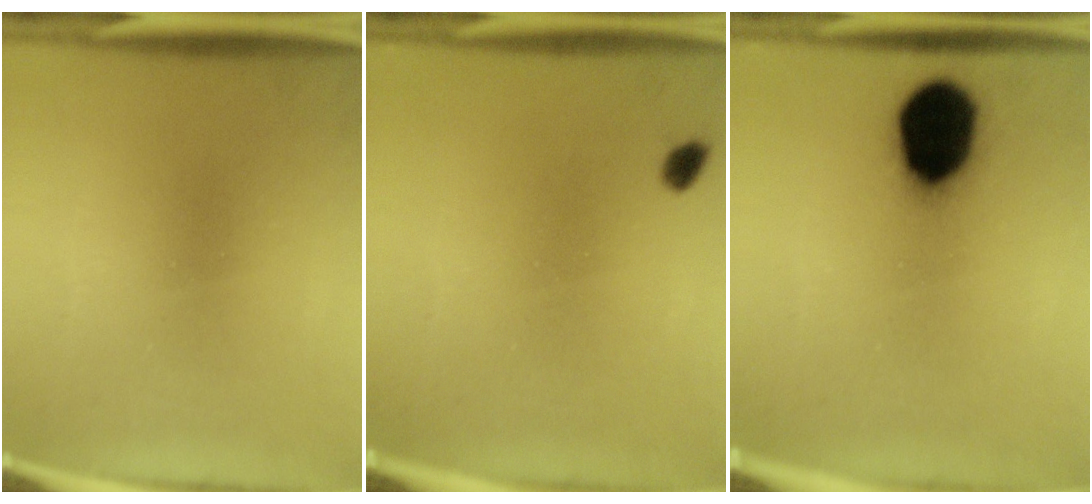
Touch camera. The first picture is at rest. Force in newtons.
{"total": 1.3}
{"total": 18.1}